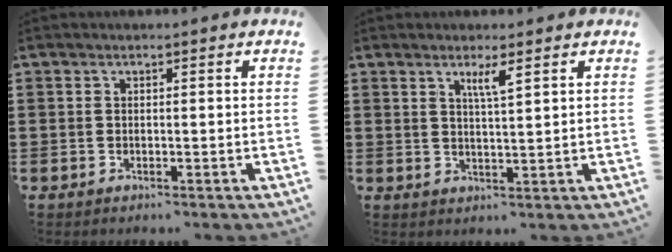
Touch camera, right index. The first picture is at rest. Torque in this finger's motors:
{"motor_torque": [0.05, -0.03, 0.23, 0.03]}